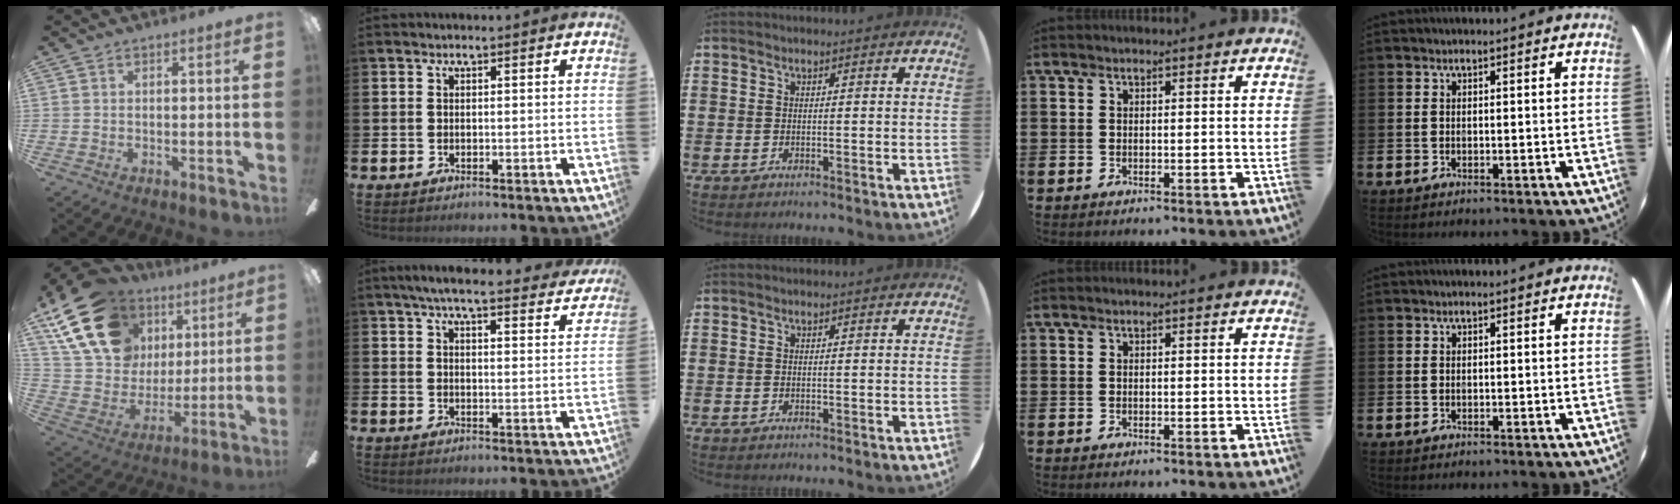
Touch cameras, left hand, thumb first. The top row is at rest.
{"thumb": {"total": 22.4, "force": [10.8, 15.9, 11.5], "torque": [-0.241, -0.033, 0.208]}, "index": {"total": 6.2, "force": [5.7, 0.6, 2.2], "torque": [-0.051, -0.029, 0.099]}}